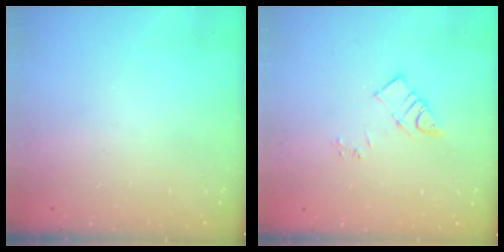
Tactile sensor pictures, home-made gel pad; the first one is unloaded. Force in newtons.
{"total": 6.0, "press": 6.0, "slide": 0.2}